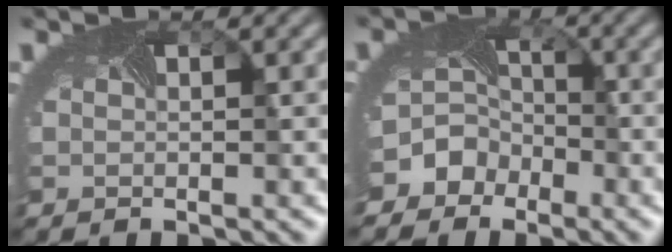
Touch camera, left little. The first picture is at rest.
{"total": 6.5, "force": [-3.6, 5.2, 1.2], "torque": [-0.010, -0.007, -0.065]}